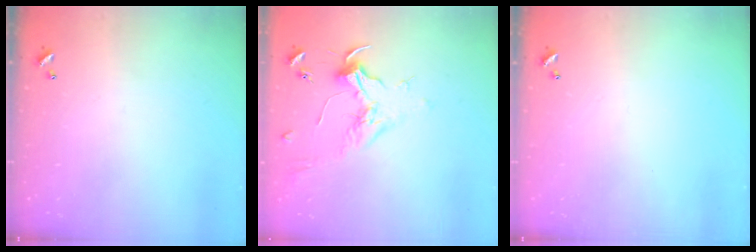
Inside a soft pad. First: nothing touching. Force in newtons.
{"total": 1.8, "press": 1.7, "slide": 0.7}
{"total": 0.0}